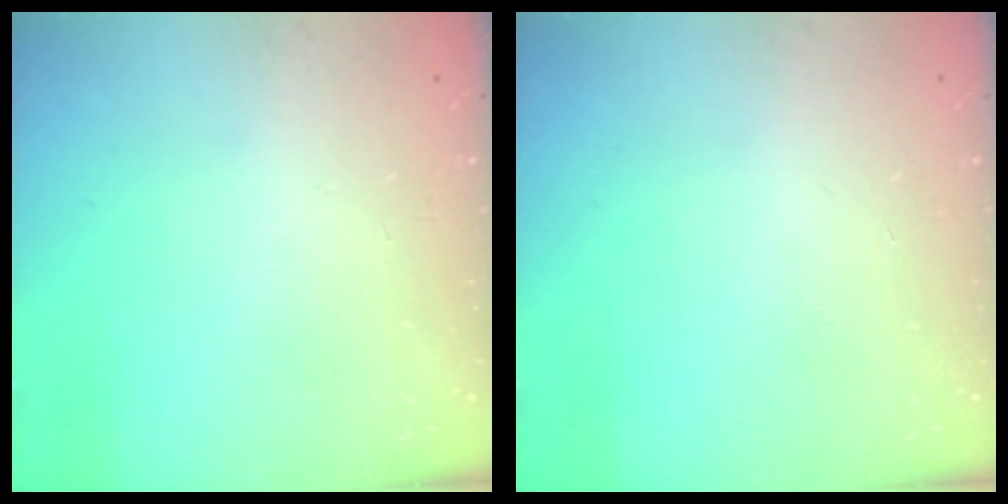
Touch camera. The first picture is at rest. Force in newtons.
{"total": 0.0}